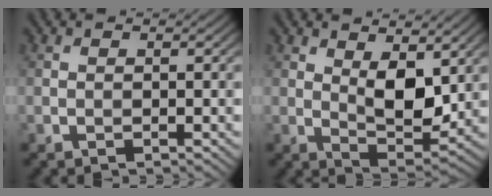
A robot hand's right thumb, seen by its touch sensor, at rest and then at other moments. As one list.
[{"total": 6.4, "force": [2.2, 3.1, 5.1], "torque": [-0.093, -0.009, 0.041]}]